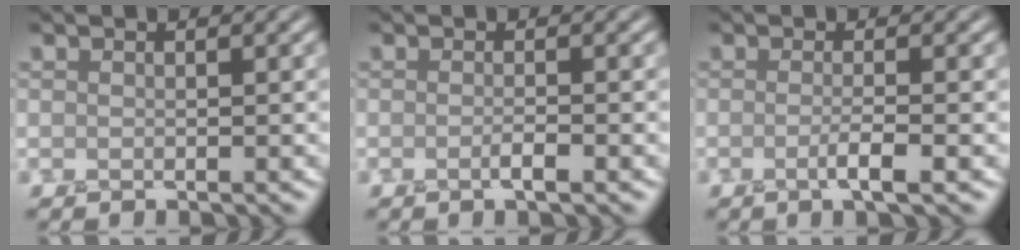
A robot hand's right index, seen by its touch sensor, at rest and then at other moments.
{"total": 1.4, "force": [-0.4, 0.3, 1.3], "torque": [-0.017, 0.000, -0.012]}
{"total": 2.4, "force": [-0.5, 0.5, 2.2], "torque": [-0.034, -0.002, -0.015]}